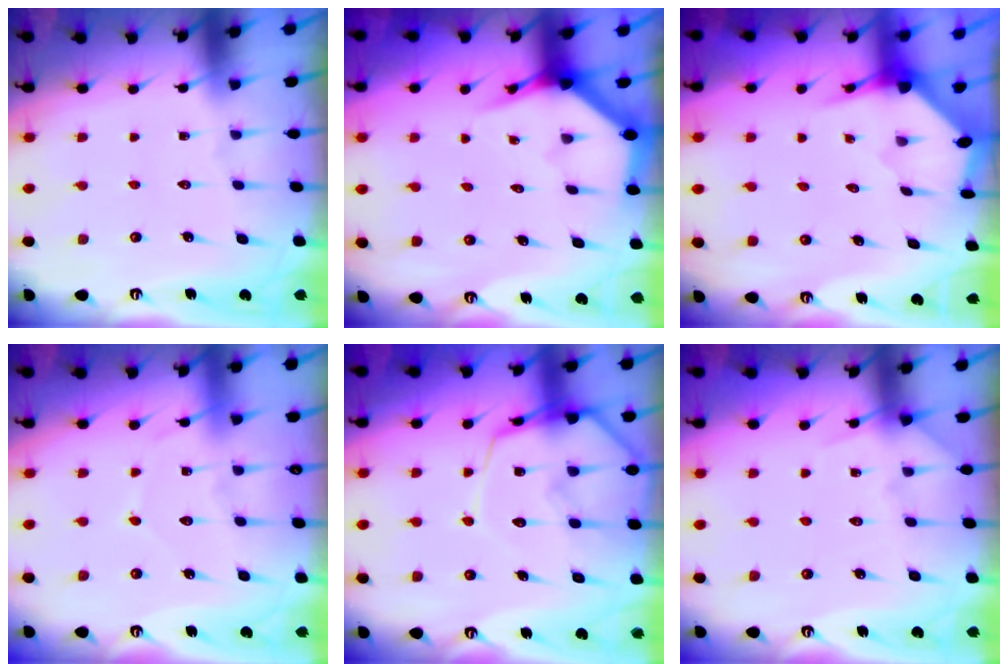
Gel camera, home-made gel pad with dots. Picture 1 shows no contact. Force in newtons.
{"total": 4.0, "press": 4.0, "slide": 0.1}
{"total": 3.2, "press": 3.2, "slide": 0.3}
{"total": 5.3, "press": 5.2, "slide": 0.5}
{"total": 14.1, "press": 14.0, "slide": 1.5}
{"total": 6.1, "press": 6.1, "slide": 0.7}